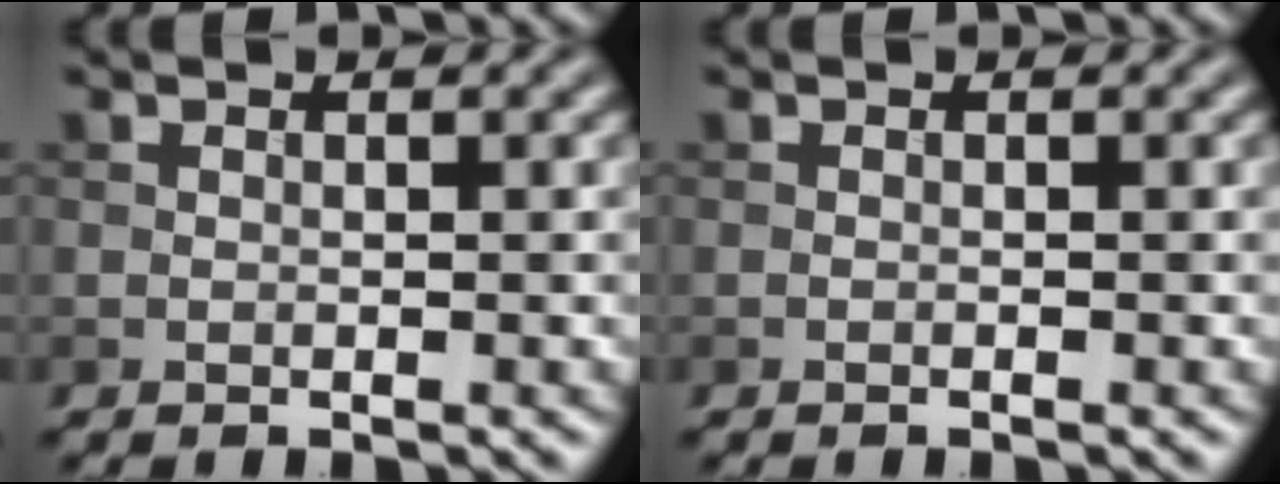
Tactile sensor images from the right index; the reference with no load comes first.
{"total": 0.0}